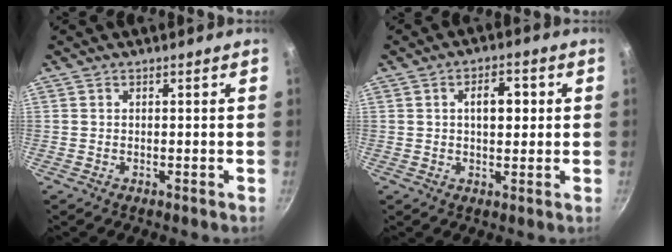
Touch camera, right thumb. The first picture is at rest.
{"total": 5.9, "force": [1.0, 3.2, 4.8], "torque": [-0.052, 0.005, 0.011]}